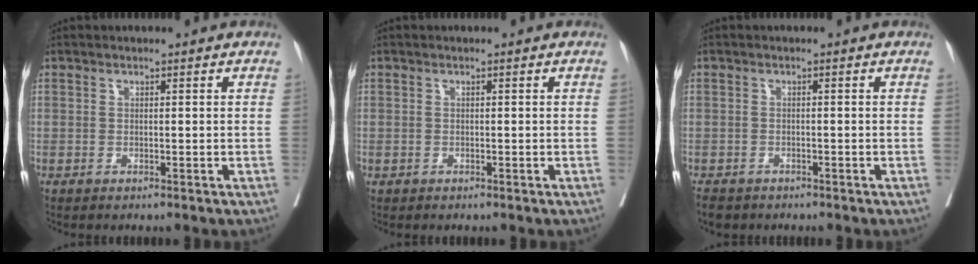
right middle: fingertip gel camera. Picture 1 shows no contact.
{"total": 0.0}
{"total": 3.9, "force": [-3.1, 2.1, 1.1], "torque": [-0.016, -0.002, -0.043]}